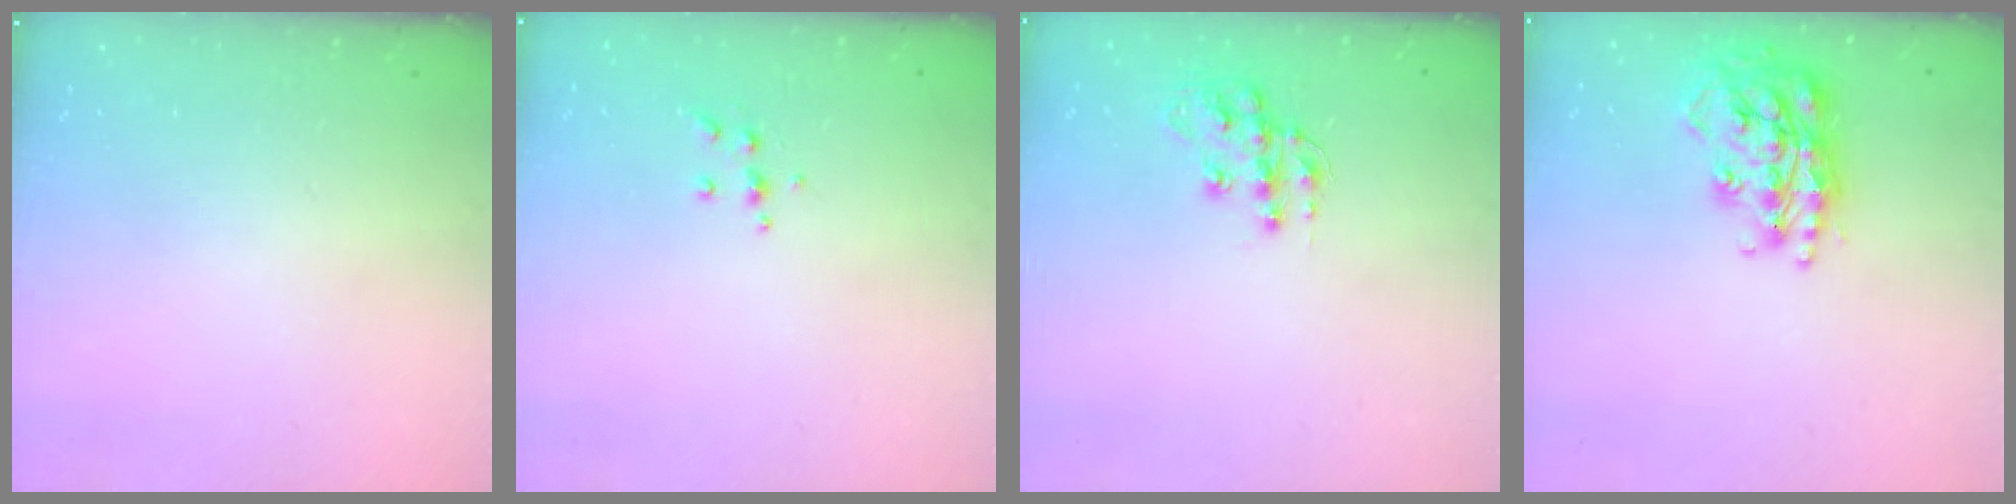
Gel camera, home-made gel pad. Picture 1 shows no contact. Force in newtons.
{"total": 5.0, "press": 4.8, "slide": 1.0}
{"total": 11.6, "press": 11.5, "slide": 0.8}
{"total": 19.5, "press": 19.5, "slide": 1.8}